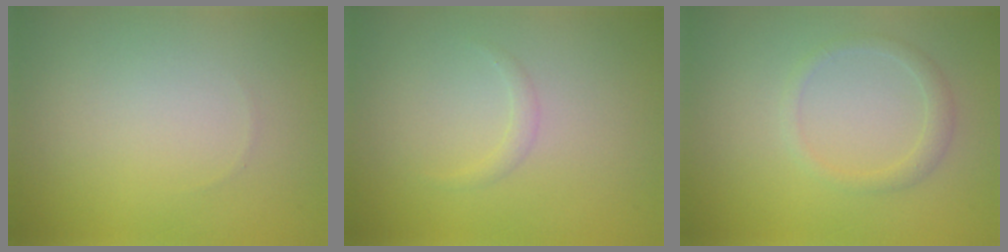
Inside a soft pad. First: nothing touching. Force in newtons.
{"total": 0.8, "press": 0.8, "slide": 0.1}
{"total": 1.5, "press": 1.5, "slide": 0.1}